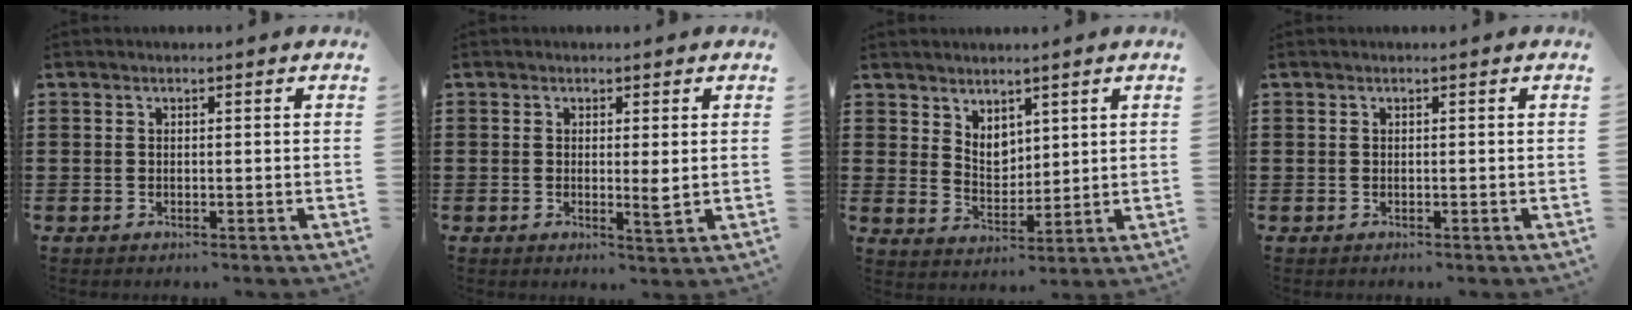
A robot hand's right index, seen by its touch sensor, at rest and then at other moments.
{"total": 2.6, "force": [0.1, 0.2, 2.6], "torque": [-0.049, -0.002, 0.001]}
{"total": 4.1, "force": [3.2, 2.4, 1.1], "torque": [-0.033, -0.003, 0.060]}
{"total": 0.0}